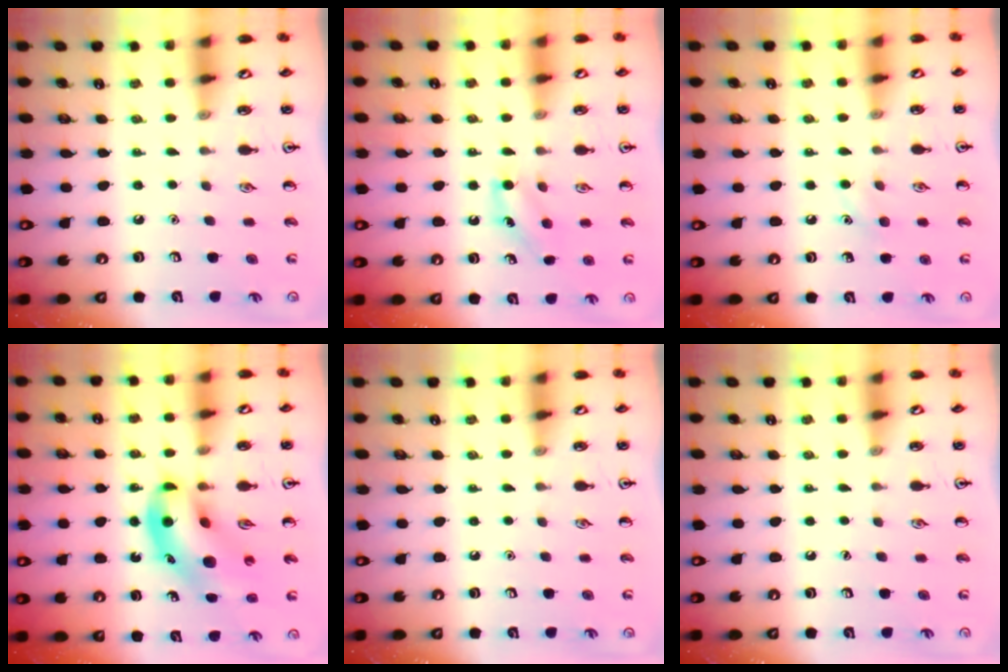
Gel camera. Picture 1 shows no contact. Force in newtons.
{"total": 7.9, "press": 7.6, "slide": 2.1}
{"total": 5.2, "press": 5.0, "slide": 1.6}
{"total": 12.1, "press": 11.6, "slide": 3.3}
{"total": 0.0}
{"total": 0.0}